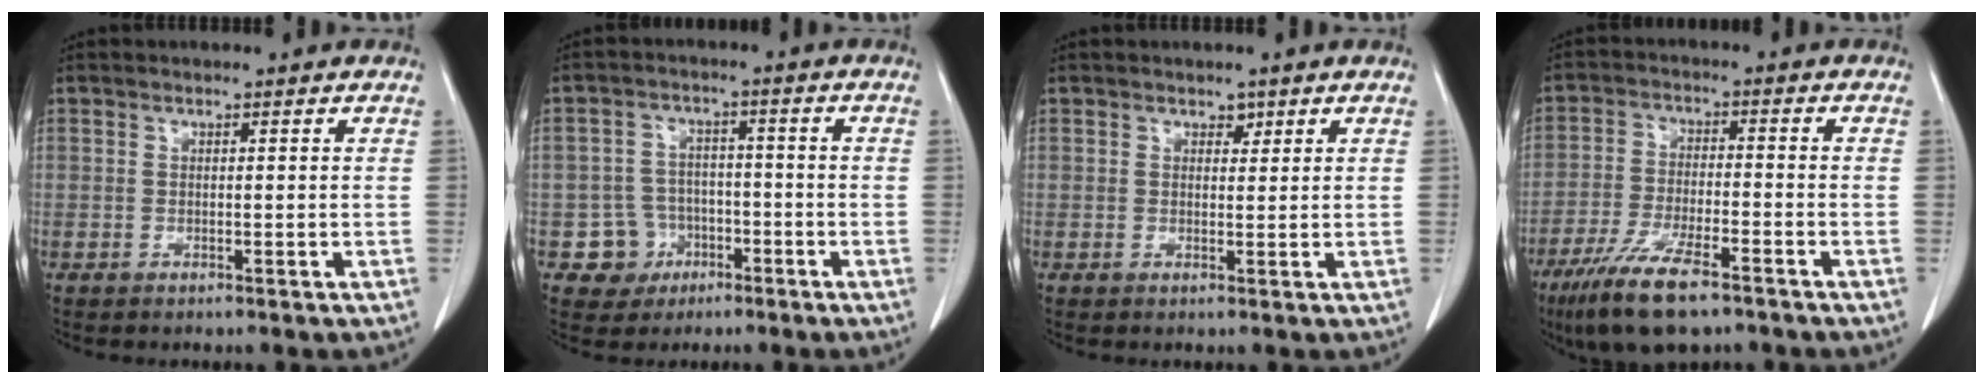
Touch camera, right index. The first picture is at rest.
{"total": 5.6, "force": [-2.5, 5.0, 0.4], "torque": [0.003, 0.015, -0.036]}
{"total": 1.2, "force": [0.8, 0.8, 0.5], "torque": [-0.002, -0.003, 0.010]}
{"total": 11.3, "force": [-7.8, 2.5, 7.9], "torque": [-0.148, -0.023, -0.135]}